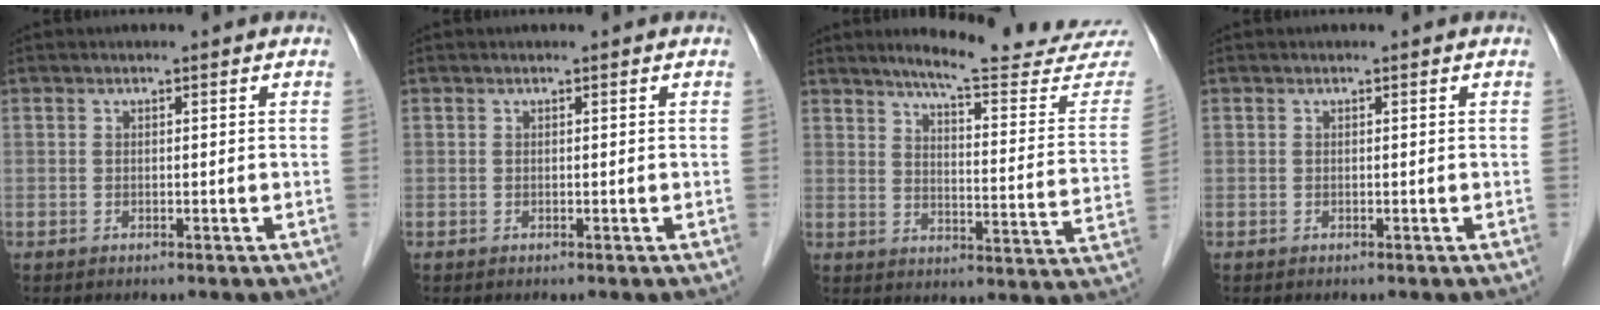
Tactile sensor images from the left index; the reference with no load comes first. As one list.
[{"total": 0.0}, {"total": 20.2, "force": [18.8, 0.6, 7.3], "torque": [-0.091, -0.099, 0.223]}, {"total": 0.0}]